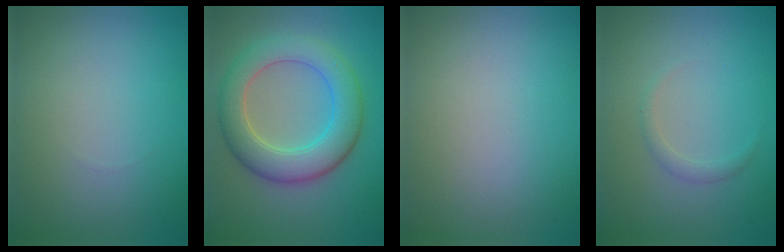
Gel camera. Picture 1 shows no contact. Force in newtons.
{"total": 6.5, "press": 6.5, "slide": 0.4}
{"total": 0.0}
{"total": 0.9, "press": 0.9, "slide": 0.1}